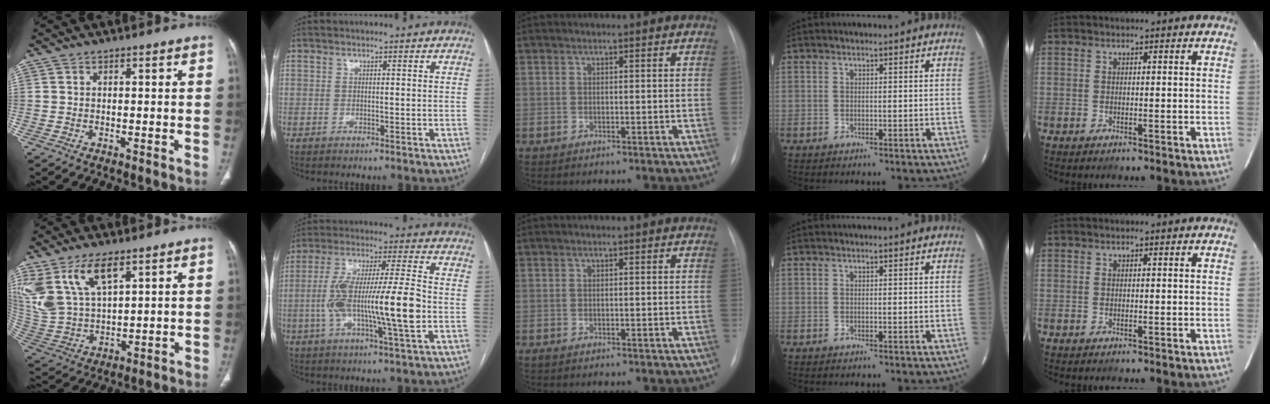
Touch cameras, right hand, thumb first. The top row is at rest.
{"thumb": {"total": 14.6, "force": [8.1, 6.9, 10.0], "torque": [-0.201, -0.024, 0.176]}, "index": {"total": 16.2, "force": [-2.7, 1.3, 15.9], "torque": [-0.297, 0.008, -0.050]}, "middle": {"total": 1.1, "force": [-0.9, 0.4, 0.4], "torque": [-0.008, -0.002, -0.010]}}